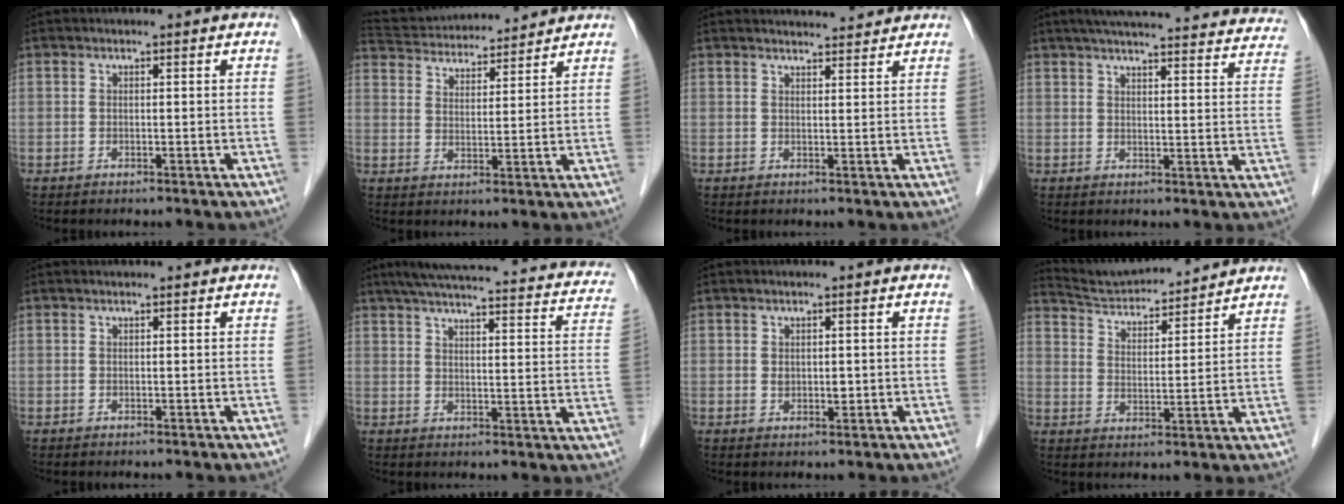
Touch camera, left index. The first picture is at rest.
{"total": 14.7, "force": [13.9, 2.5, 4.0], "torque": [-0.078, 0.038, 0.224]}
{"total": 5.0, "force": [4.9, 0.7, 0.8], "torque": [-0.014, 0.012, 0.058]}
{"total": 29.5, "force": [26.9, 4.0, 11.4], "torque": [-0.169, -0.022, 0.317]}
{"total": 0.6, "force": [0.6, 0.0, 0.2], "torque": [-0.006, 0.010, 0.012]}
{"total": 27.4, "force": [23.6, 4.7, 13.1], "torque": [-0.187, 0.003, 0.273]}
{"total": 1.6, "force": [-0.1, 1.1, 1.3], "torque": [-0.022, -0.004, 0.001]}
{"total": 12.0, "force": [11.7, 1.0, 2.7], "torque": [-0.052, 0.015, 0.192]}